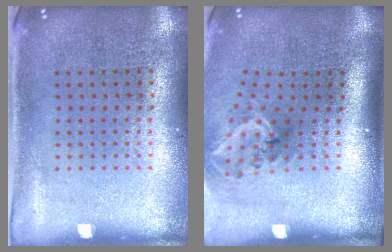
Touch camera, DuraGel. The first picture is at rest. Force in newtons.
{"total": 2.1, "press": 1.3, "slide": 1.6}